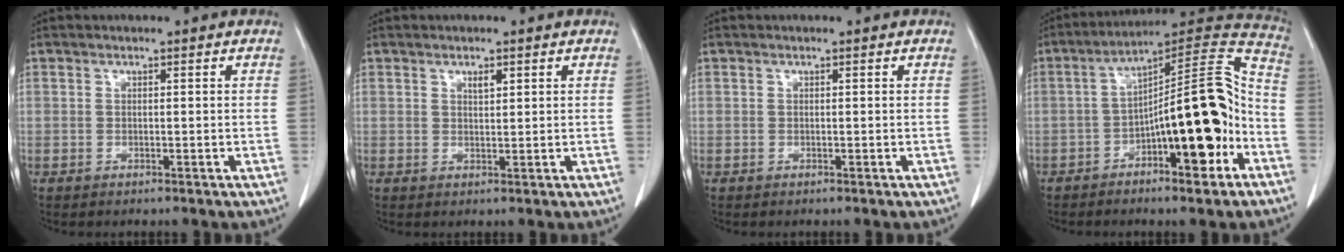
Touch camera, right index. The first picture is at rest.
{"total": 1.4, "force": [0.8, 0.5, 1.0], "torque": [-0.016, -0.002, 0.014]}
{"total": 0.0}
{"total": 15.7, "force": [-5.3, 3.4, 14.4], "torque": [-0.215, 0.026, -0.077]}